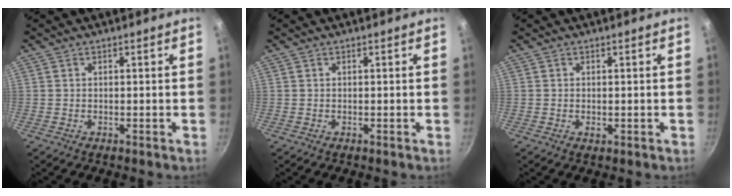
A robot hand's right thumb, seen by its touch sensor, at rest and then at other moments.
{"total": 0.0}
{"total": 0.9, "force": [-0.2, 0.6, 0.7], "torque": [-0.012, 0.000, -0.002]}